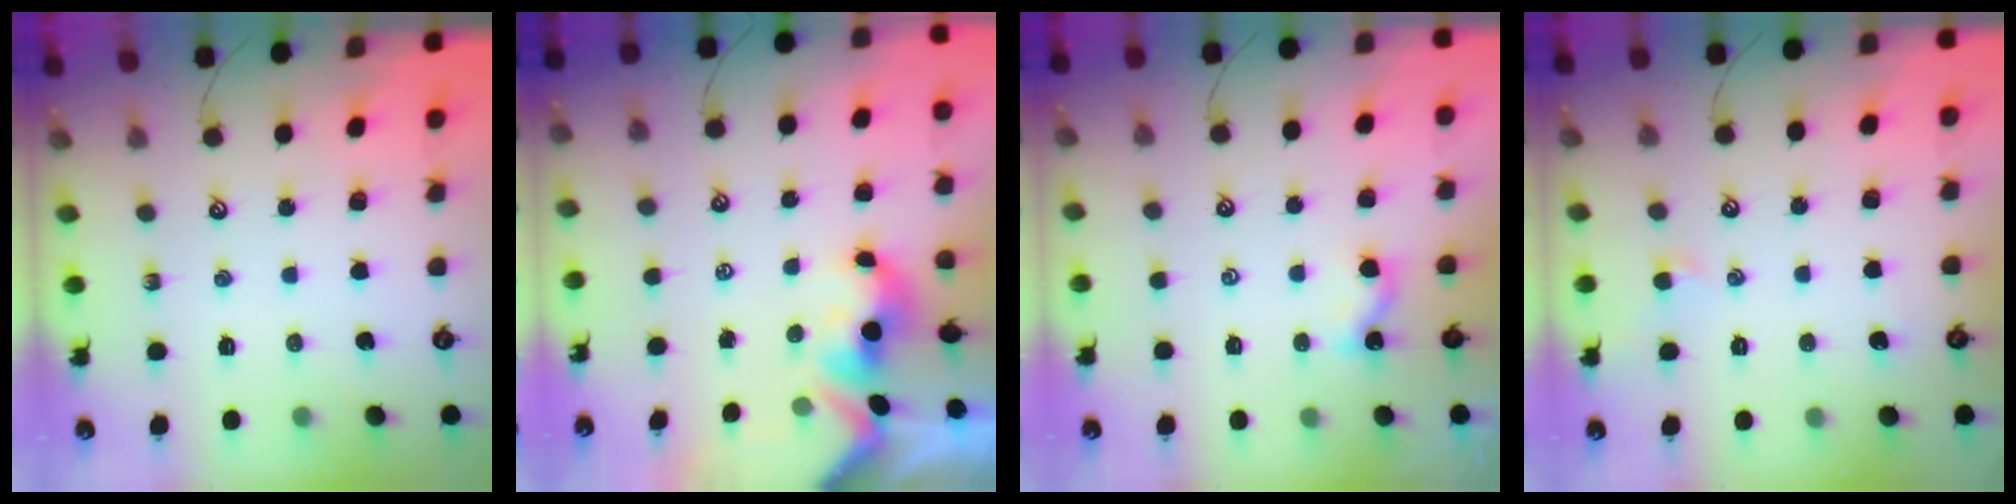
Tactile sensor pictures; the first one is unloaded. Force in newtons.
{"total": 1.7, "press": 1.5, "slide": 0.8}
{"total": 1.1, "press": 1.0, "slide": 0.5}
{"total": 0.8, "press": 0.6, "slide": 0.5}